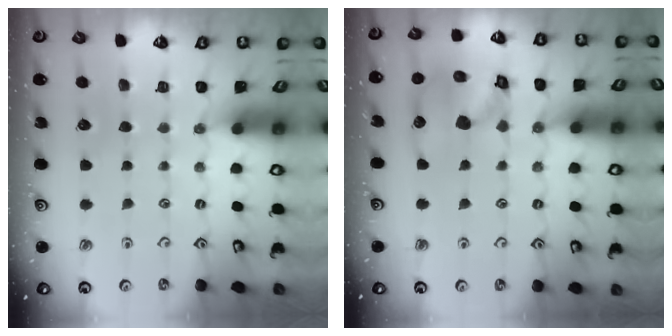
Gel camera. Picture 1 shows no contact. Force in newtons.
{"total": 14.6, "press": 14.5, "slide": 2.1}